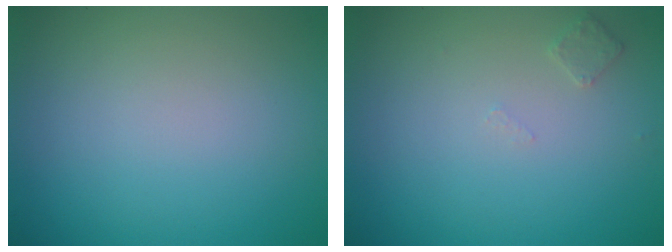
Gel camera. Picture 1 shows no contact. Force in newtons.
{"total": 1.0, "press": 1.0, "slide": 0.1}